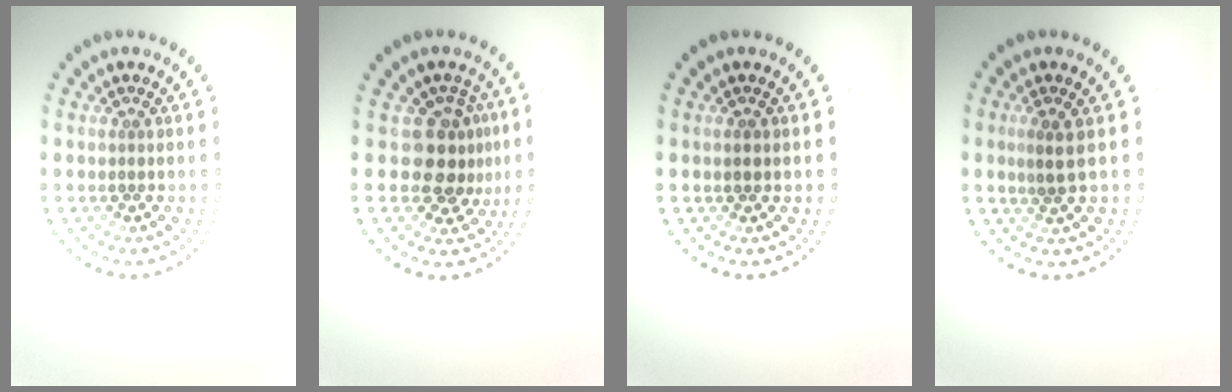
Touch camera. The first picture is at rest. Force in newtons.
{"total": 4.0, "press": 3.4, "slide": 2.1}
{"total": 0.8, "press": 0.8, "slide": 0.1}
{"total": 1.8, "press": 1.5, "slide": 0.9}